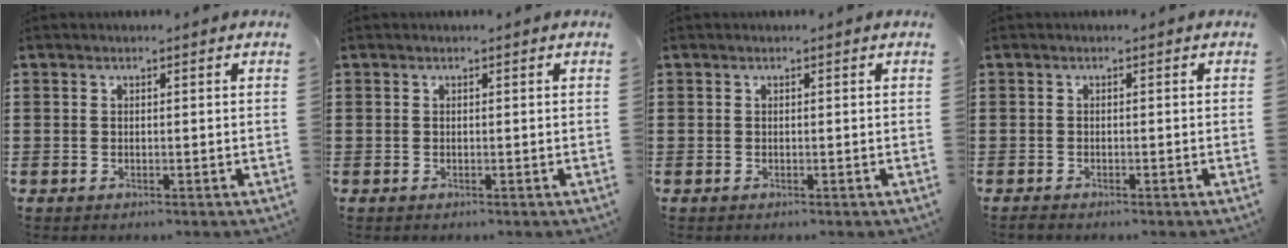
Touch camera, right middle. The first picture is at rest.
{"total": 0.0}
{"total": 0.0}
{"total": 0.5, "force": [-0.5, 0.0, 0.2], "torque": [-0.005, -0.005, -0.008]}